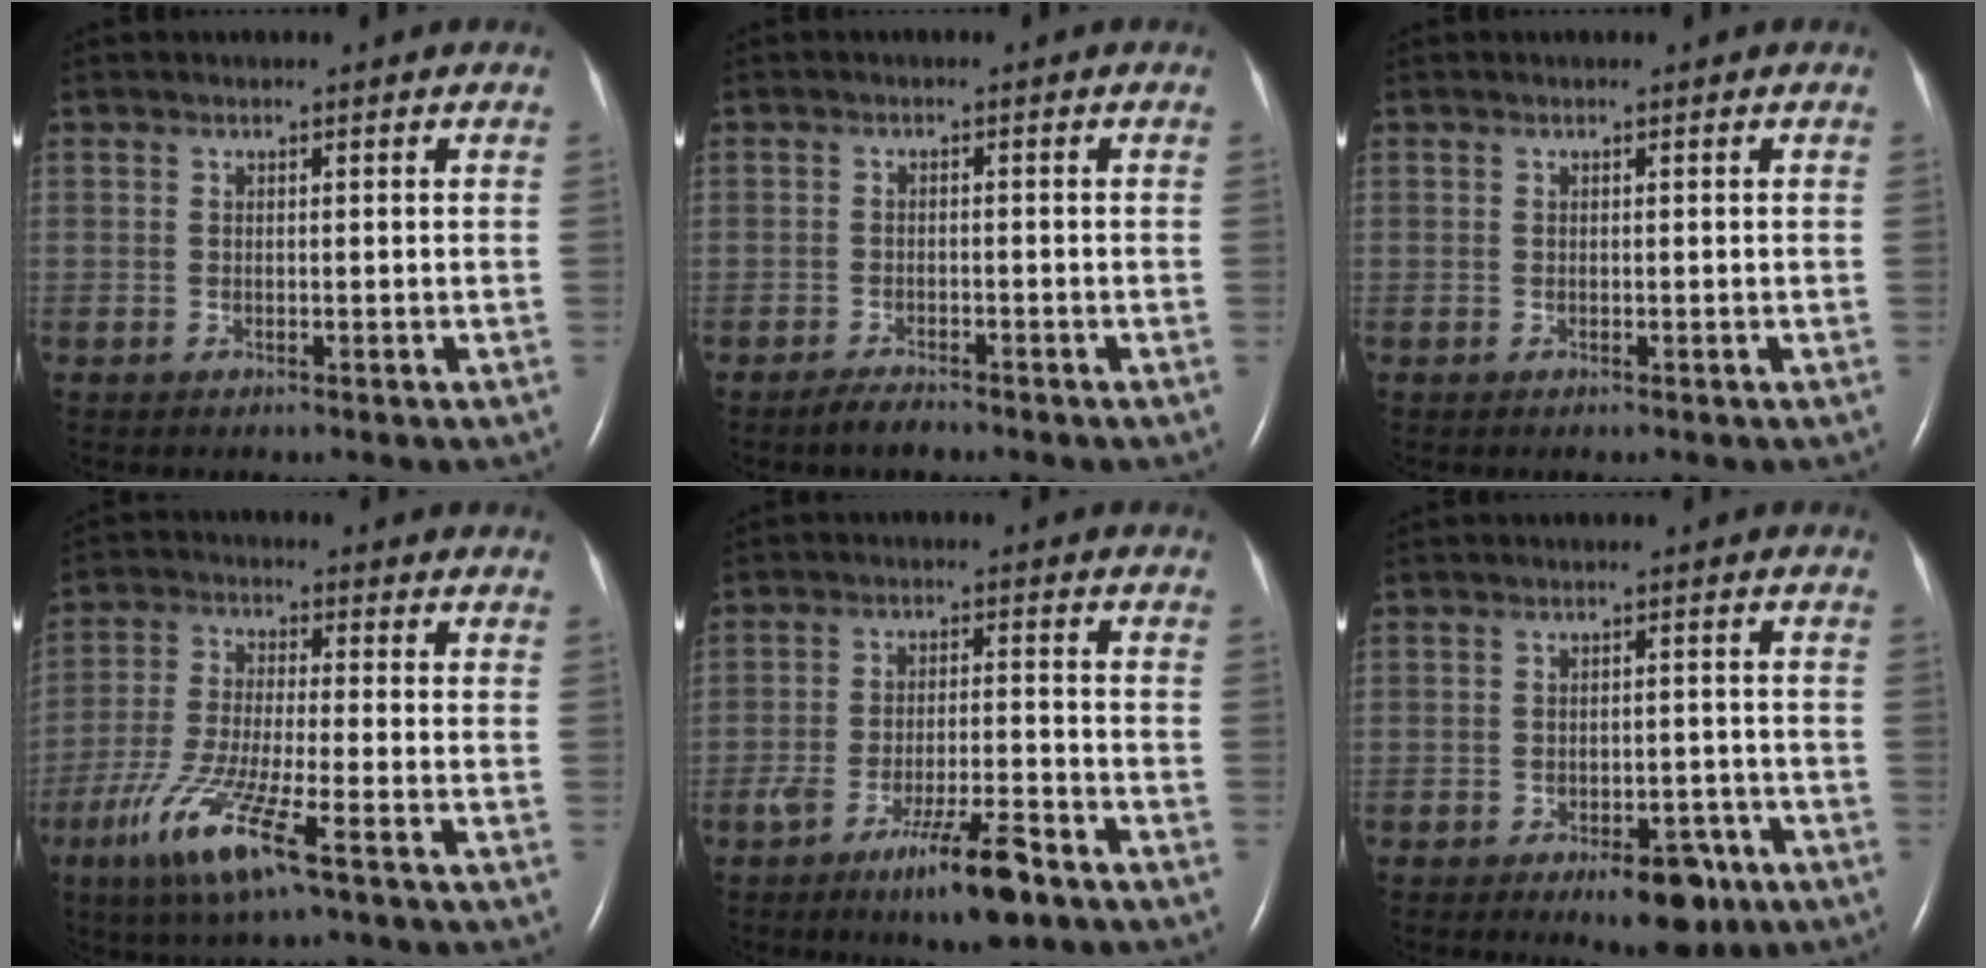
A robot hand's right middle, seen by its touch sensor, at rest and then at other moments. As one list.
[{"total": 2.3, "force": [-2.0, 0.4, 1.0], "torque": [-0.028, -0.005, -0.034]}, {"total": 0.0}, {"total": 11.3, "force": [-5.8, 0.7, 9.6], "torque": [-0.199, -0.027, -0.109]}, {"total": 9.0, "force": [-5.8, 0.9, 6.8], "torque": [-0.116, -0.010, -0.095]}, {"total": 6.9, "force": [-4.1, 3.3, 4.4], "torque": [-0.049, 0.006, -0.052]}]